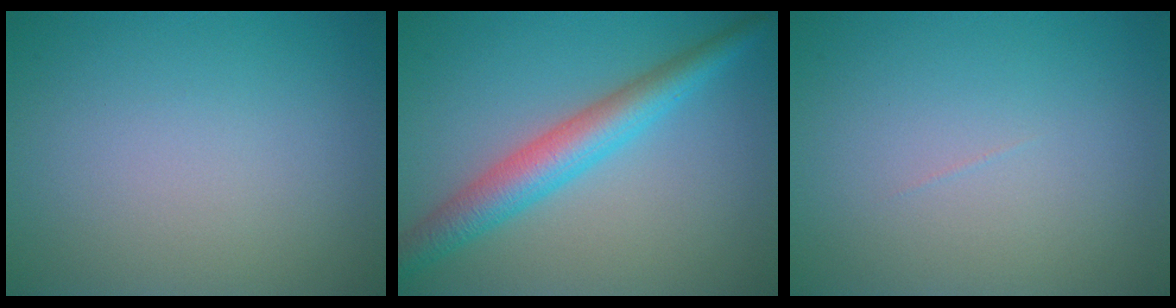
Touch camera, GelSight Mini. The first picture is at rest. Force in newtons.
{"total": 5.0, "press": 5.0, "slide": 0.3}
{"total": 0.0}